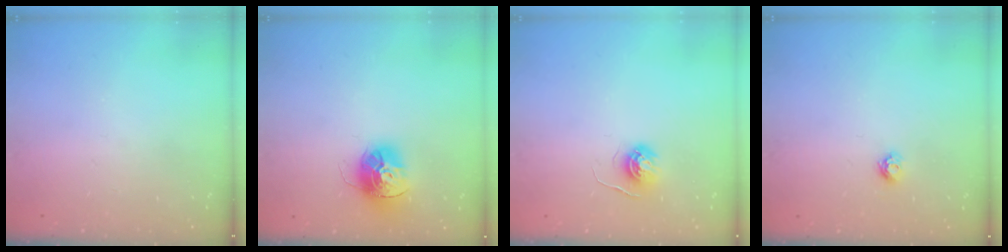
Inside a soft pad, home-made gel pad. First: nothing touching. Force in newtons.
{"total": 13.7, "press": 13.7, "slide": 1.2}
{"total": 4.6, "press": 4.6, "slide": 0.4}
{"total": 4.6, "press": 4.5, "slide": 0.6}